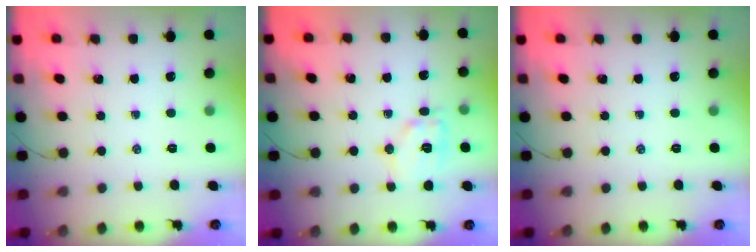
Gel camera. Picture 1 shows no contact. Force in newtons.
{"total": 10.3, "press": 10.3, "slide": 0.3}
{"total": 0.0}